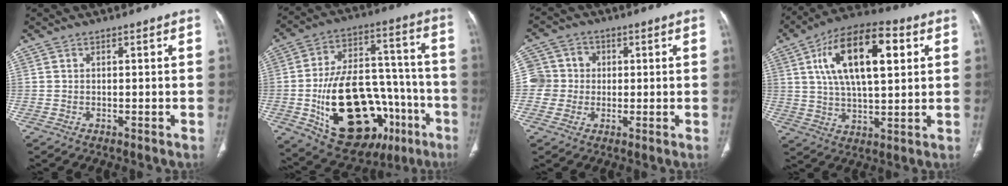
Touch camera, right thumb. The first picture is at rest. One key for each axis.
{"total": 29.8, "fx": -10.0, "fy": 16.7, "fz": 22.6, "tx": -0.357, "ty": 0.041, "tz": -0.135}
{"total": 7.1, "fx": 0.0, "fy": 7.0, "fz": 1.0, "tx": 0.009, "ty": 0.017, "tz": -0.004}
{"total": 18.7, "fx": 5.7, "fy": 8.2, "fz": 15.8, "tx": -0.258, "ty": 0.005, "tz": 0.091}